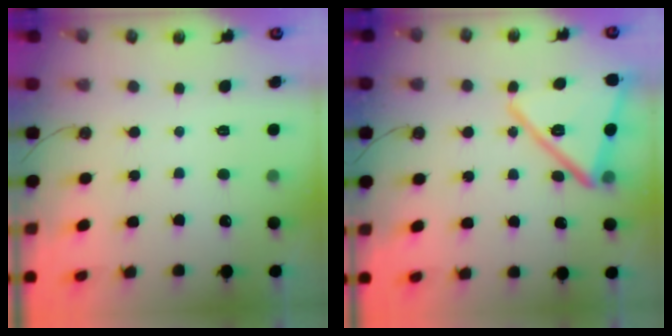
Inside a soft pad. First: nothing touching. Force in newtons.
{"total": 20.2, "press": 20.1, "slide": 1.6}